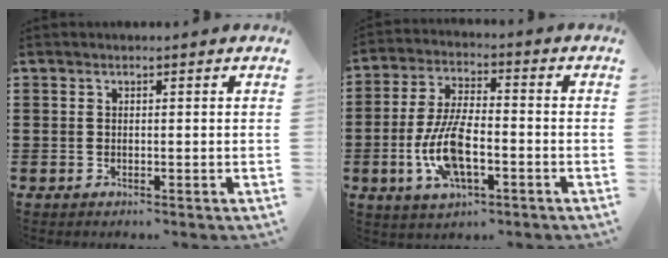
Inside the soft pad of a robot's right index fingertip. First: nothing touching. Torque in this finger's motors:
{"motor_torque": [2.14, 0.00, 0.43, 0.21]}